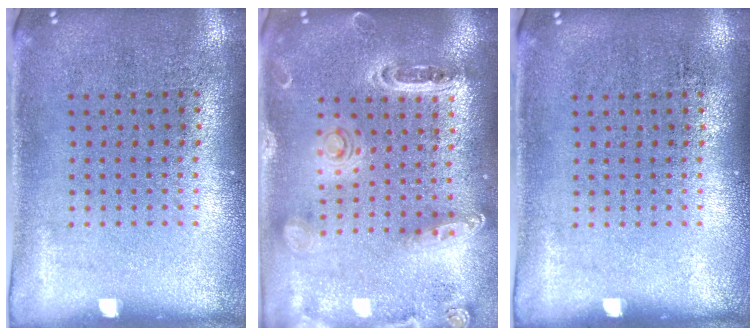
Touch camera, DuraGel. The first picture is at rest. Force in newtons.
{"total": 1.3, "press": 1.3, "slide": 0.2}
{"total": 0.0}